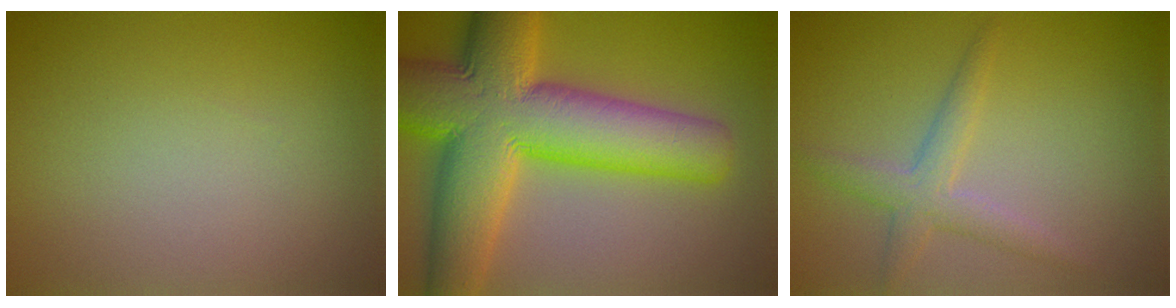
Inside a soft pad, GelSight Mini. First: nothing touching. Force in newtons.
{"total": 14.7, "press": 14.7, "slide": 0.4}
{"total": 2.7, "press": 2.7, "slide": 0.2}